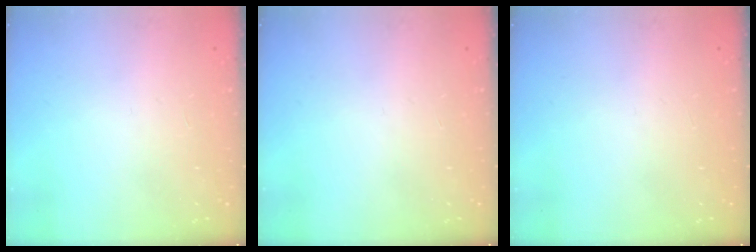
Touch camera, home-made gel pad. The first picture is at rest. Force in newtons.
{"total": 0.0}
{"total": 0.0}